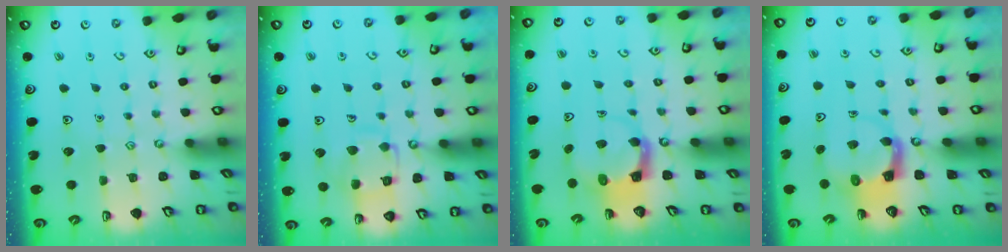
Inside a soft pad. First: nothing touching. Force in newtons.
{"total": 11.5, "press": 11.5, "slide": 0.9}
{"total": 3.7, "press": 3.7, "slide": 0.5}
{"total": 3.9, "press": 3.8, "slide": 0.4}